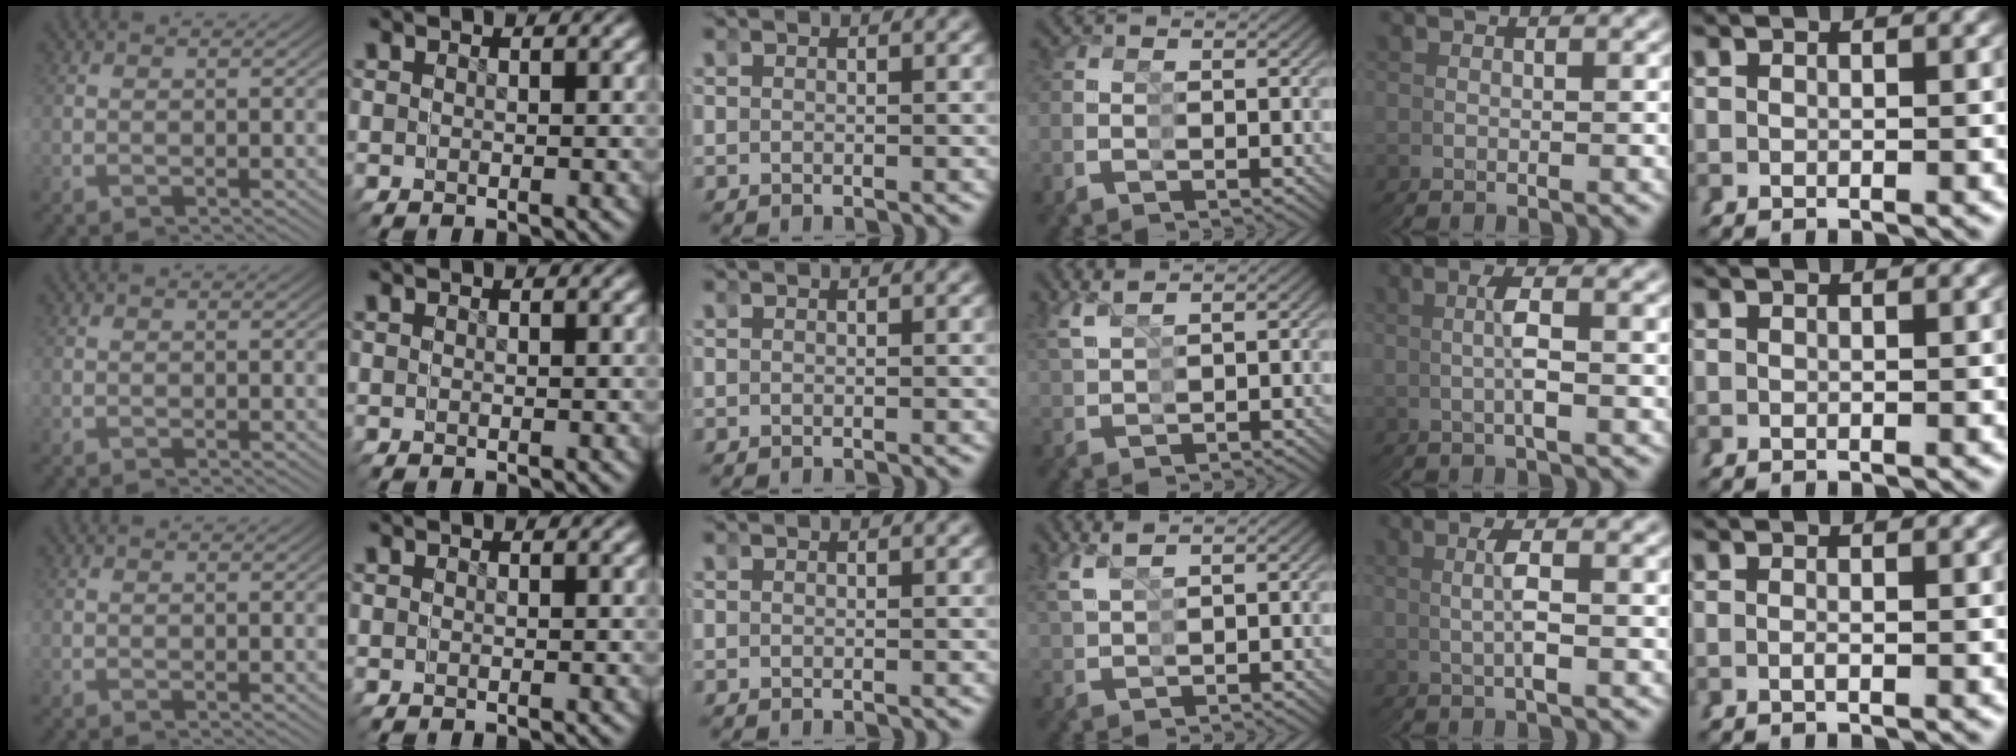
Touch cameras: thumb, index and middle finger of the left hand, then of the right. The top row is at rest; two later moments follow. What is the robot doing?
{"motion": "grasp_and_lifting", "object": "pipette"}